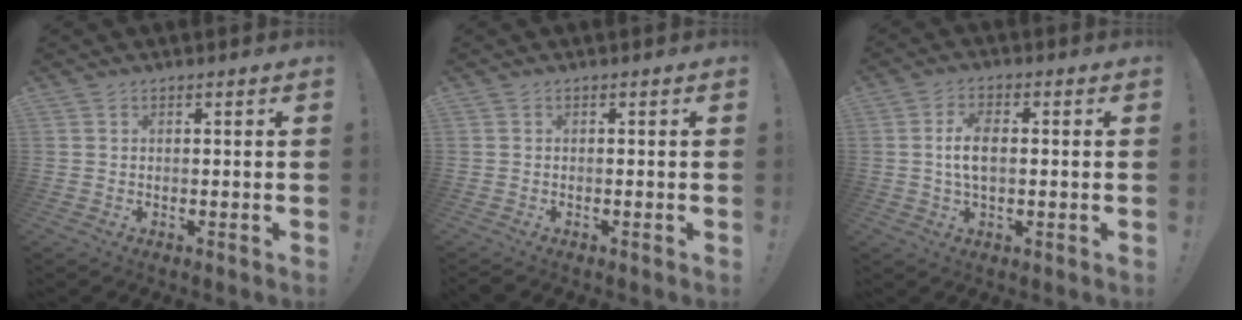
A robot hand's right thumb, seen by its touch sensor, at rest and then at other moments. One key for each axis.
{"total": 0.7, "fx": -0.7, "fy": 0.0, "fz": 0.0, "tx": -0.003, "ty": 0.000, "tz": -0.012}
{"total": 6.7, "fx": 0.0, "fy": 3.4, "fz": 5.8, "tx": -0.107, "ty": 0.003, "tz": -0.002}